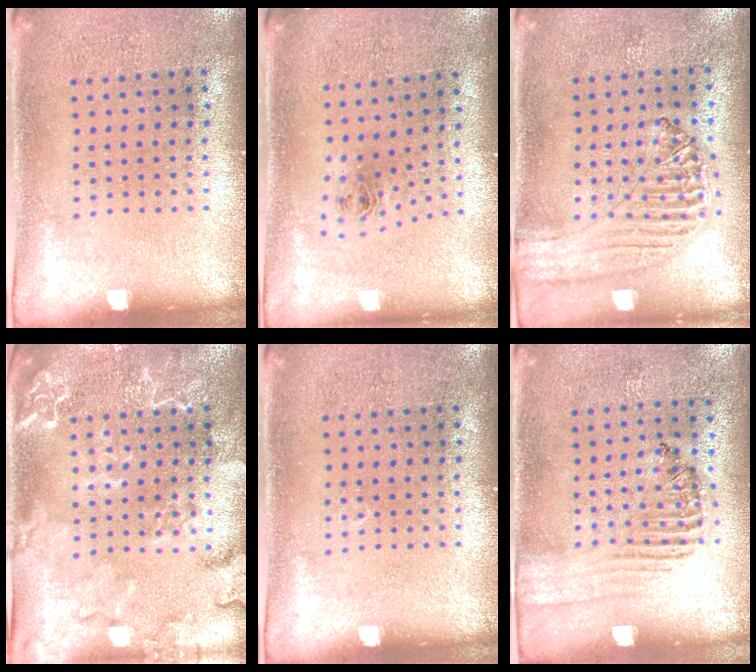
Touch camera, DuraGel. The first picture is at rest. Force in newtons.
{"total": 0.8, "press": 0.3, "slide": 0.7}
{"total": 1.2, "press": 1.2, "slide": 0.1}
{"total": 2.4, "press": 2.3, "slide": 0.5}
{"total": 0.0}
{"total": 1.4, "press": 1.1, "slide": 0.9}